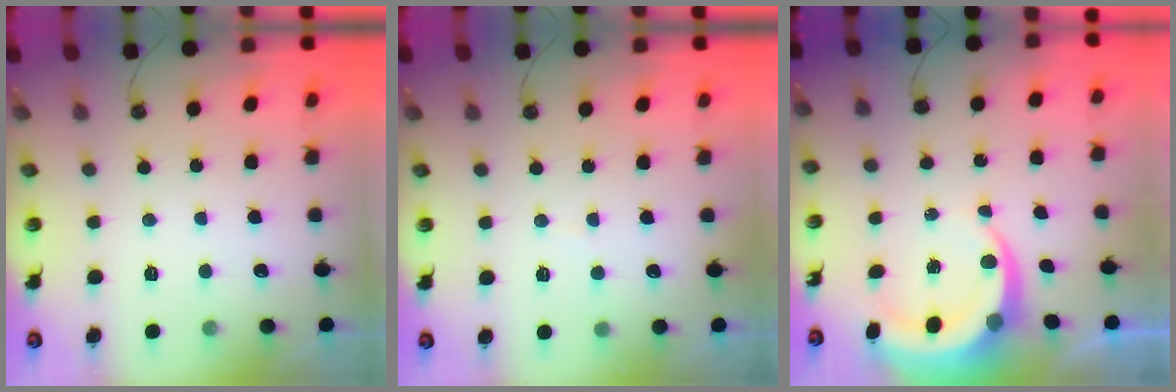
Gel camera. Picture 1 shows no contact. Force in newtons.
{"total": 2.6, "press": 2.6, "slide": 0.2}
{"total": 6.3, "press": 6.3, "slide": 0.8}